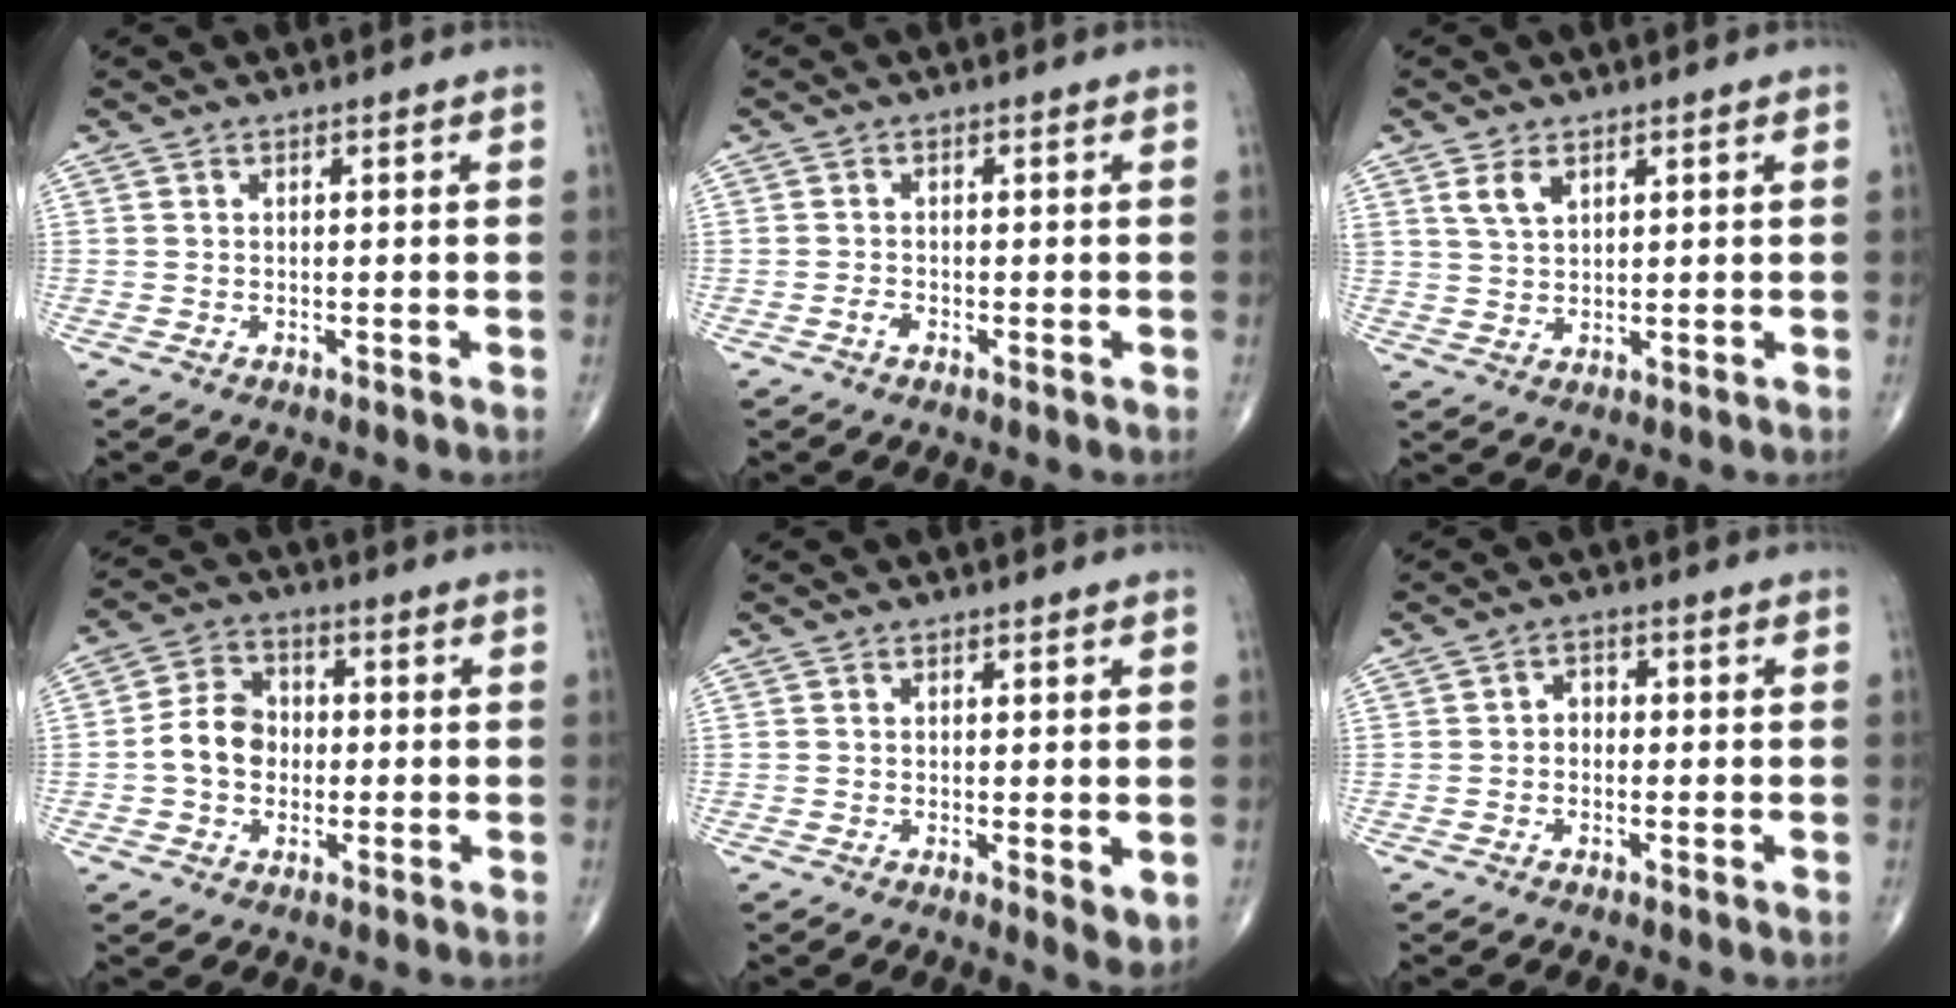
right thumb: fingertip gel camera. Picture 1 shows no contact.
{"total": 1.4, "force": [-0.7, 0.7, 1.0], "torque": [-0.017, 0.001, -0.016]}
{"total": 3.9, "force": [2.1, 2.2, 2.4], "torque": [-0.042, -0.008, 0.047]}
{"total": 8.2, "force": [-0.9, 6.6, 4.8], "torque": [-0.069, 0.025, -0.027]}
{"total": 3.5, "force": [-0.2, 1.1, 3.3], "torque": [-0.051, -0.014, -0.004]}
{"total": 2.3, "force": [-0.5, 1.8, 1.3], "torque": [-0.002, 0.012, -0.019]}